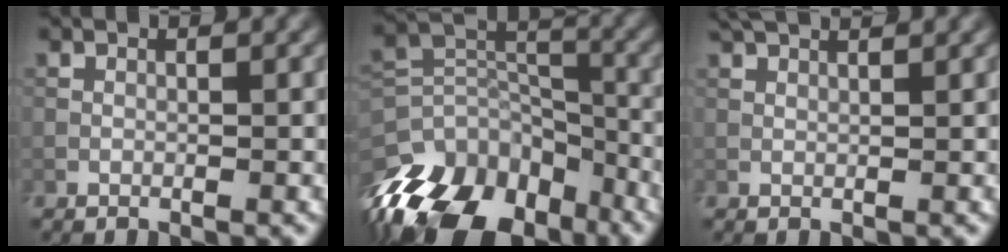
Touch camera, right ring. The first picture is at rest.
{"total": 14.6, "force": [-10.5, 7.7, 6.6], "torque": [-0.149, -0.003, -0.170]}
{"total": 3.6, "force": [2.8, 1.1, 2.1], "torque": [-0.027, 0.011, 0.021]}